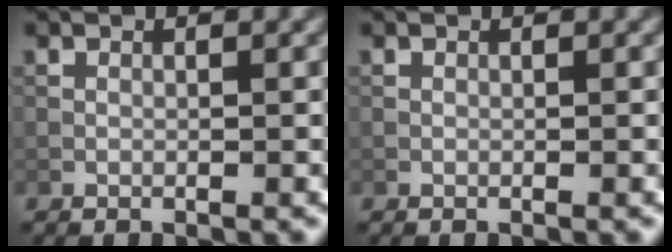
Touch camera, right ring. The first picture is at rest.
{"total": 0.0}